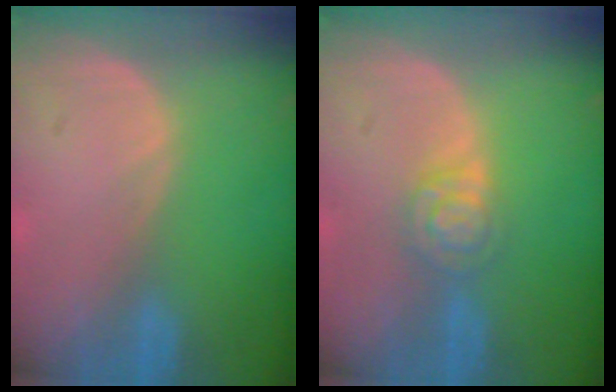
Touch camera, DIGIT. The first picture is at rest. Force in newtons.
{"total": 4.7, "press": 4.0, "slide": 2.5}